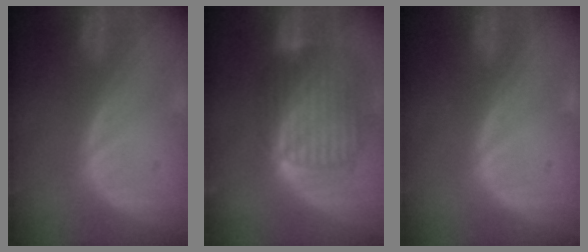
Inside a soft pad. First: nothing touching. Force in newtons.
{"total": 10.3, "press": 8.7, "slide": 5.6}
{"total": 0.0}